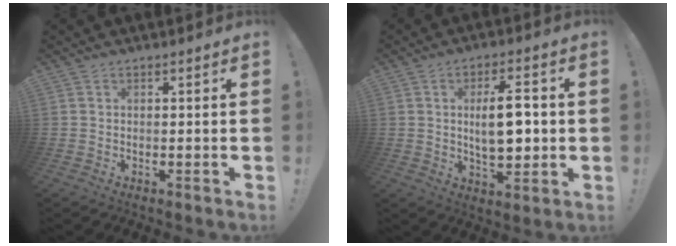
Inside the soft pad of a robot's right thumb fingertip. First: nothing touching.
{"total": 12.0, "force": [0.6, 5.4, 10.7], "torque": [-0.175, 0.001, 0.007]}